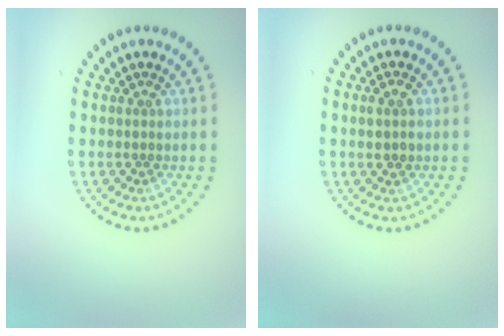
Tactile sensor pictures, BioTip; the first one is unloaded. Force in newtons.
{"total": 1.5, "press": 1.4, "slide": 0.4}